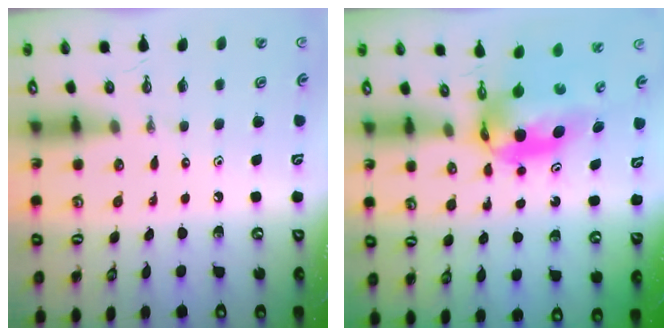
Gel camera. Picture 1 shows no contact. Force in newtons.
{"total": 6.0, "press": 5.9, "slide": 1.1}